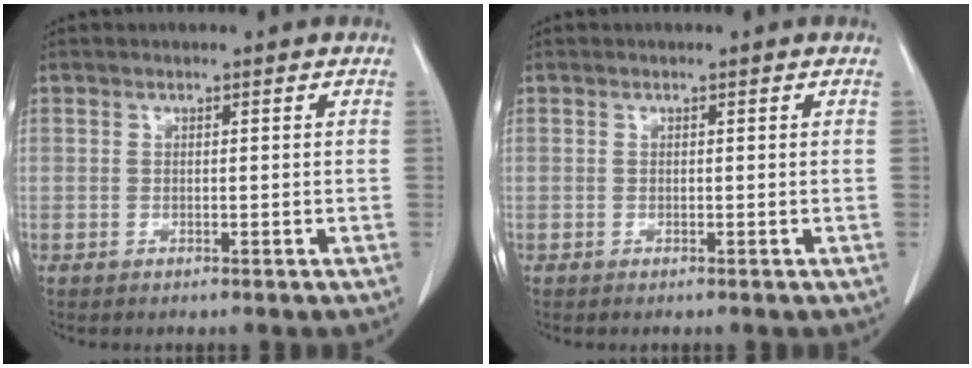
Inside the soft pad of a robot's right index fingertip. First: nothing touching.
{"total": 0.0}